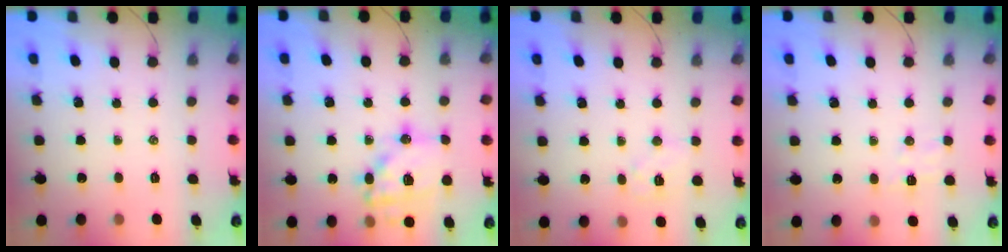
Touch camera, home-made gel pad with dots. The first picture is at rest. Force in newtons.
{"total": 15.5, "press": 15.2, "slide": 2.9}
{"total": 6.5, "press": 6.4, "slide": 1.0}
{"total": 5.4, "press": 5.3, "slide": 0.8}